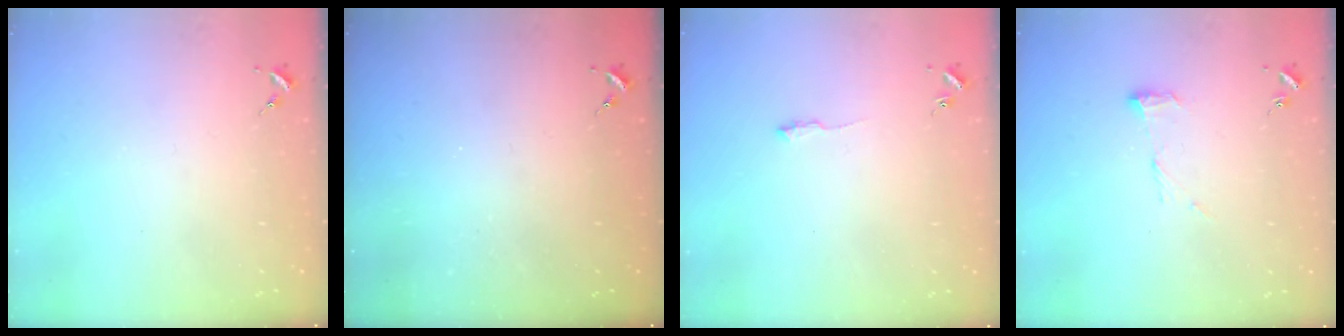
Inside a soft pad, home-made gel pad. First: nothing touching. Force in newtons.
{"total": 0.0}
{"total": 3.7, "press": 3.6, "slide": 0.5}
{"total": 8.1, "press": 8.1, "slide": 0.2}